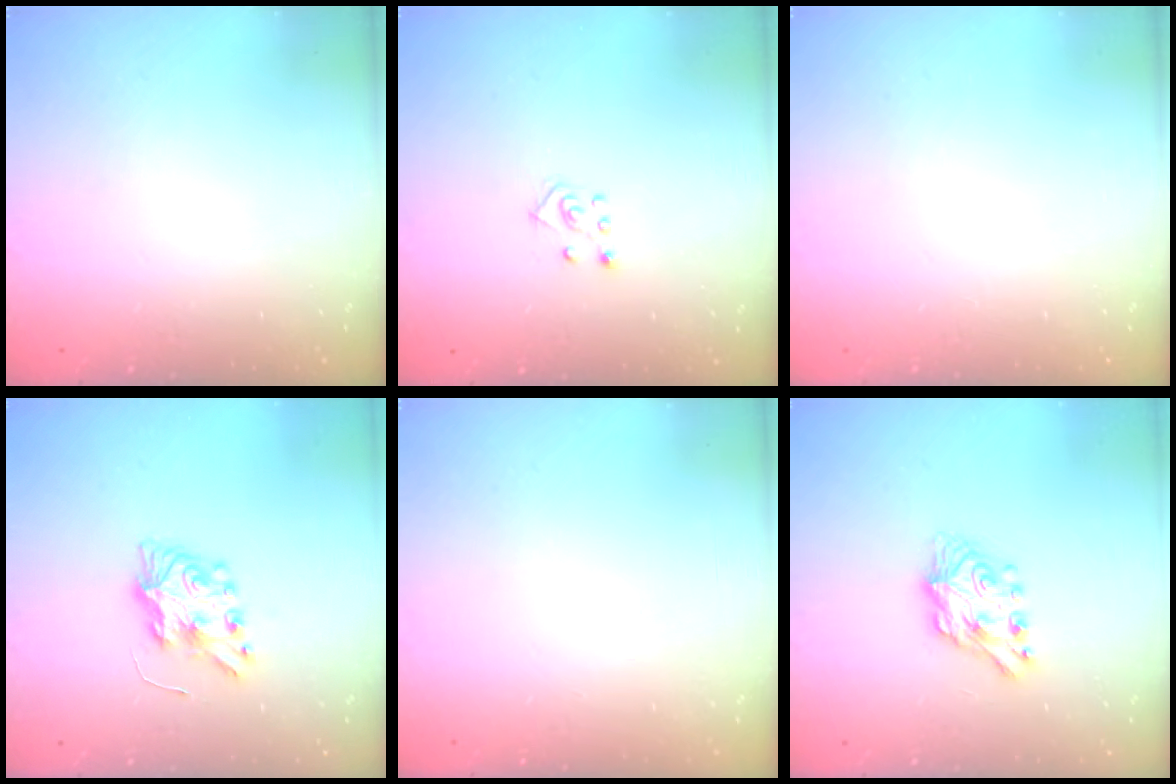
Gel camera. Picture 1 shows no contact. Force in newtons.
{"total": 5.0, "press": 4.9, "slide": 0.4}
{"total": 0.0}
{"total": 7.7, "press": 7.7, "slide": 0.3}
{"total": 0.0}
{"total": 8.2, "press": 8.2, "slide": 0.7}